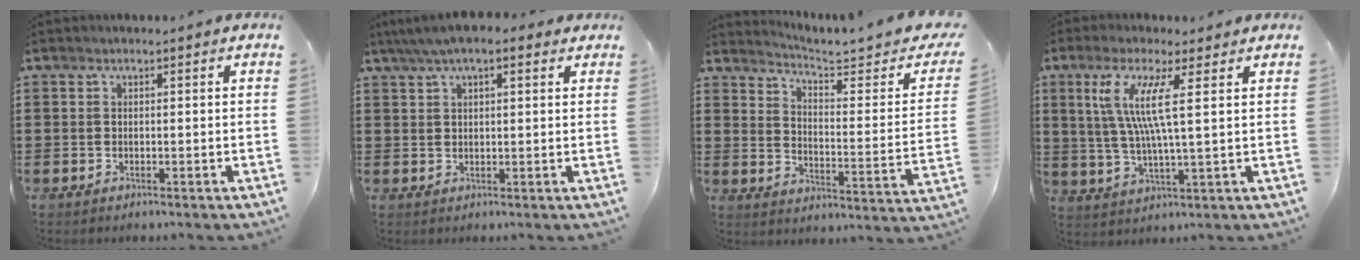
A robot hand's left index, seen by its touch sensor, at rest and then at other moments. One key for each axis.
{"total": 4.9, "fx": 3.3, "fy": 1.3, "fz": 3.3, "tx": -0.070, "ty": 0.005, "tz": 0.058}
{"total": 4.2, "fx": 3.7, "fy": 0.0, "fz": 1.9, "tx": -0.050, "ty": -0.029, "tz": 0.055}
{"total": 8.5, "fx": 3.3, "fy": 1.1, "fz": 7.8, "tx": -0.170, "ty": -0.004, "tz": 0.054}